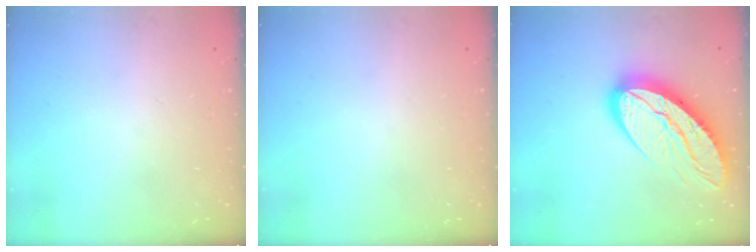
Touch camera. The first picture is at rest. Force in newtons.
{"total": 0.0}
{"total": 16.8, "press": 16.7, "slide": 1.5}